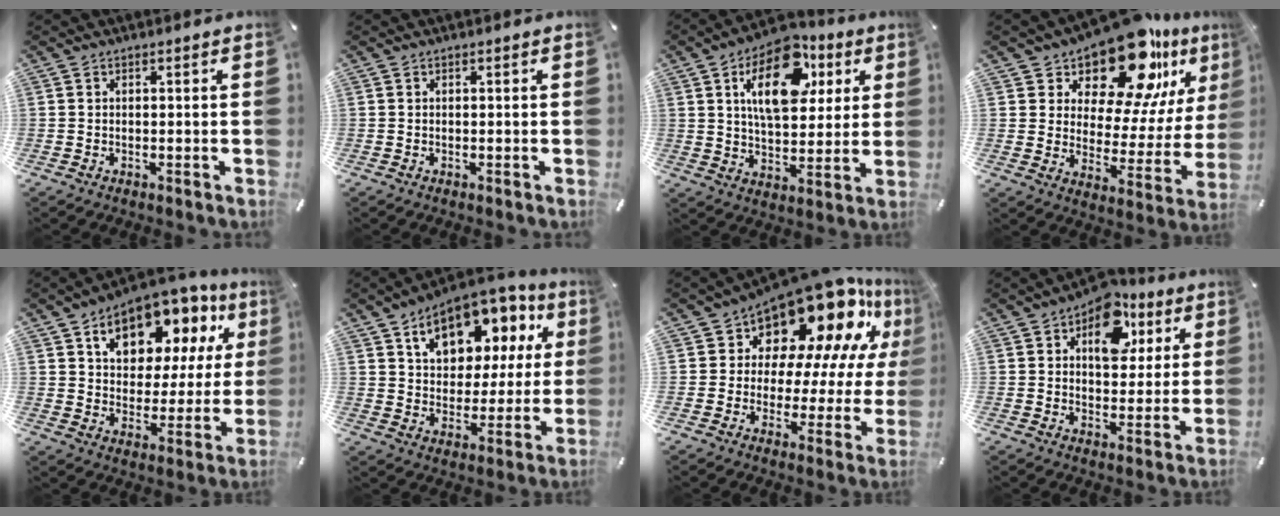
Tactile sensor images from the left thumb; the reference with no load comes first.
{"total": 0.0}
{"total": 17.4, "force": [7.3, 10.1, 12.2], "torque": [-0.179, -0.016, 0.122]}
{"total": 18.9, "force": [15.2, 7.4, 8.5], "torque": [-0.136, -0.129, 0.259]}
{"total": 14.3, "force": [8.4, 9.1, 7.2], "torque": [-0.116, -0.052, 0.144]}
{"total": 14.4, "force": [8.1, 9.5, 7.1], "torque": [-0.117, -0.045, 0.145]}
{"total": 17.9, "force": [13.5, 8.5, 8.1], "torque": [-0.125, -0.116, 0.227]}
{"total": 13.1, "force": [5.9, 8.7, 7.8], "torque": [-0.092, -0.025, 0.098]}